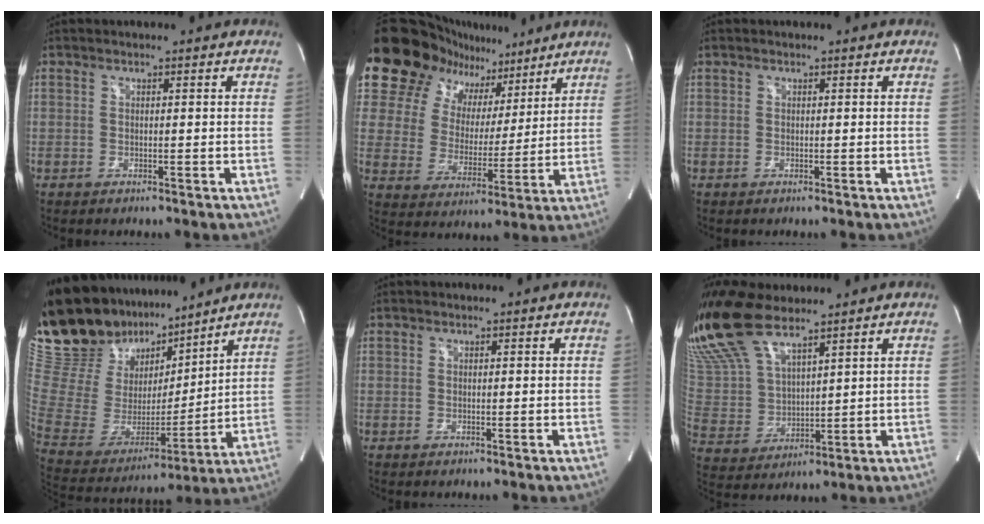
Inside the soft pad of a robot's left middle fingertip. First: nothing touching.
{"total": 22.3, "force": [15.8, 13.4, 8.1], "torque": [-0.183, 0.065, 0.255]}
{"total": 0.0}
{"total": 22.6, "force": [19.2, 7.4, 9.3], "torque": [-0.187, 0.011, 0.345]}
{"total": 0.0}
{"total": 15.8, "force": [12.5, 4.4, 8.6], "torque": [-0.203, 0.005, 0.256]}